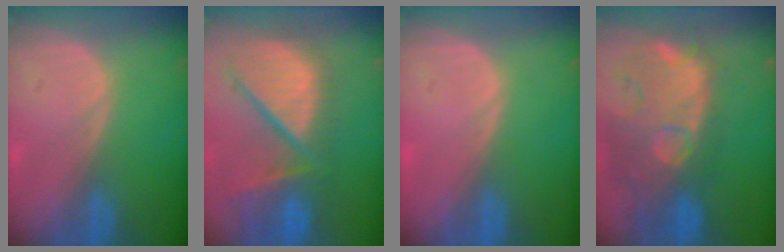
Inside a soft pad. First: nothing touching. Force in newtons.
{"total": 12.3, "press": 10.6, "slide": 6.3}
{"total": 0.0}
{"total": 14.0, "press": 11.5, "slide": 8.1}